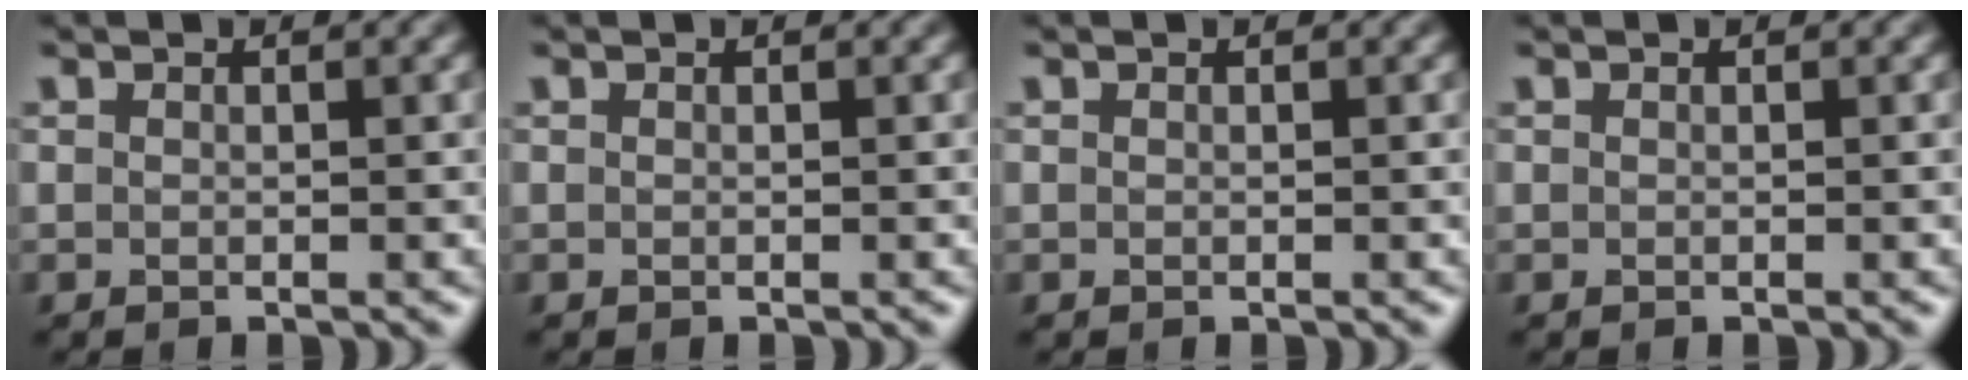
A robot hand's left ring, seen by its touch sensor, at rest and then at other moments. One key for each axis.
{"total": 0.0}
{"total": 0.0}
{"total": 0.0}